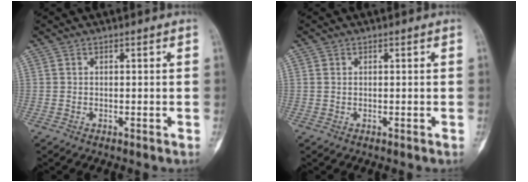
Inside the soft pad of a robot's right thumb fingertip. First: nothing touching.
{"total": 0.8, "force": [0.3, 0.6, 0.5], "torque": [-0.008, 0.002, 0.008]}